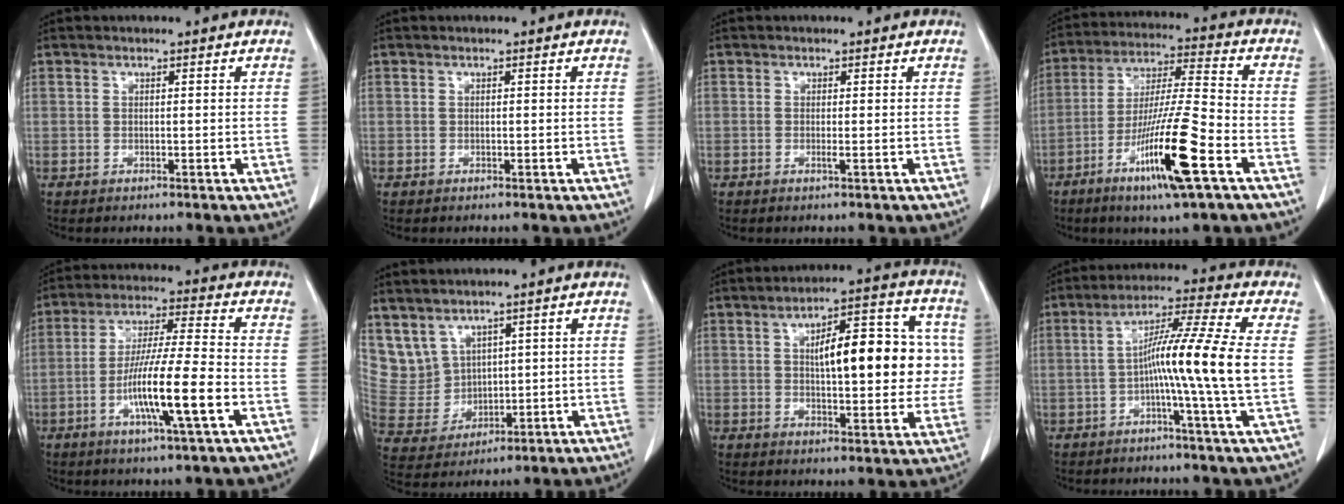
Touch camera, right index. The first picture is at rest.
{"total": 0.0}
{"total": 0.6, "force": [-0.1, 0.0, 0.6], "torque": [-0.014, -0.002, -0.001]}
{"total": 15.3, "force": [-7.0, 0.1, 13.6], "torque": [-0.259, -0.021, -0.124]}
{"total": 12.7, "force": [-4.1, 0.1, 12.0], "torque": [-0.221, -0.010, -0.076]}
{"total": 8.5, "force": [5.1, 6.5, 2.0], "torque": [-0.060, 0.025, 0.127]}
{"total": 15.2, "force": [2.4, 5.2, 14.1], "torque": [-0.192, 0.035, 0.039]}
{"total": 11.6, "force": [-1.0, -2.0, 11.4], "torque": [-0.197, 0.002, -0.024]}